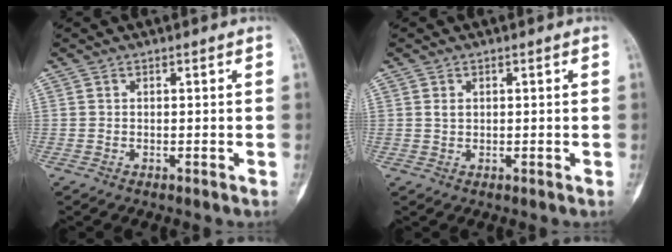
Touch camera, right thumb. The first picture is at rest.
{"total": 1.0, "force": [0.3, 0.7, 0.7], "torque": [-0.011, 0.002, 0.008]}